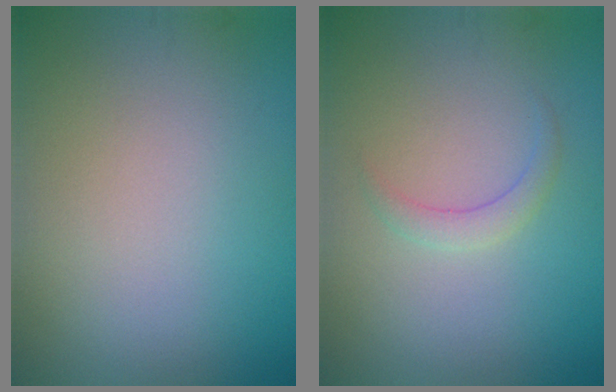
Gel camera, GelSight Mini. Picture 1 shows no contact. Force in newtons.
{"total": 1.5, "press": 1.5, "slide": 0.0}